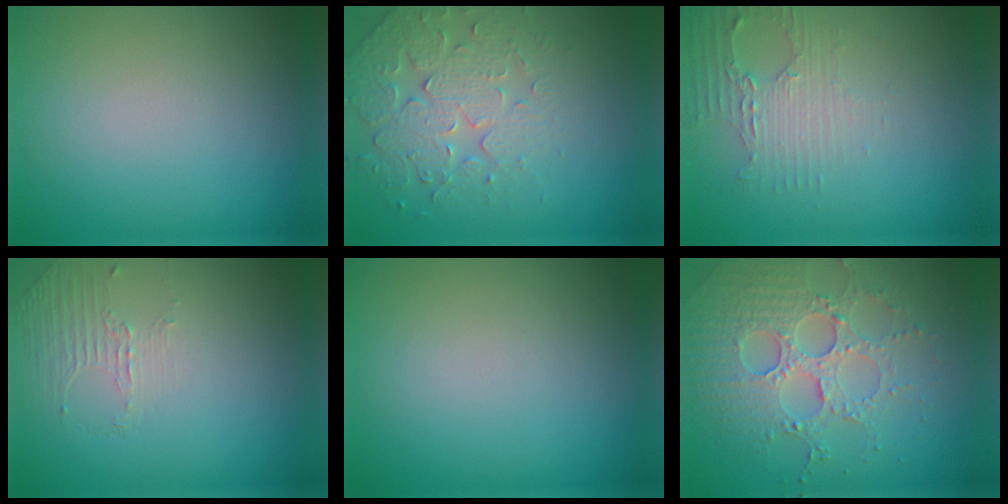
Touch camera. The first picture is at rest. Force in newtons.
{"total": 4.1, "press": 3.9, "slide": 1.3}
{"total": 2.7, "press": 2.4, "slide": 1.3}
{"total": 1.2, "press": 0.4, "slide": 1.1}
{"total": 0.0}
{"total": 5.1, "press": 4.6, "slide": 2.2}